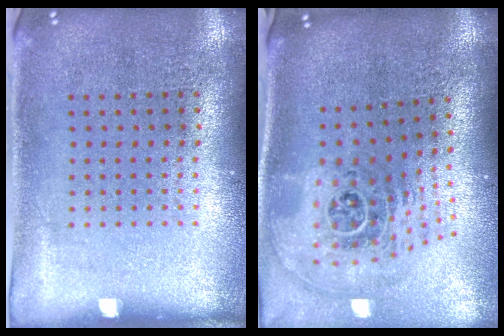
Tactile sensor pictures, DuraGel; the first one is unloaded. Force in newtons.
{"total": 2.7, "press": 1.8, "slide": 2.0}